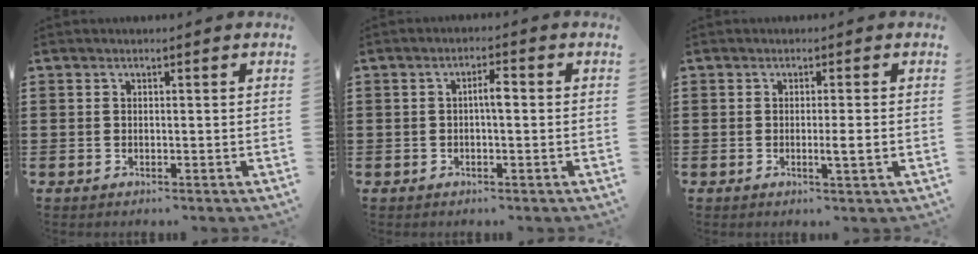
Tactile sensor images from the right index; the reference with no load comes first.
{"total": 2.5, "force": [0.0, 0.7, 2.4], "torque": [-0.045, 0.005, -0.003]}
{"total": 2.4, "force": [-0.5, -0.1, 2.4], "torque": [-0.038, -0.006, -0.009]}